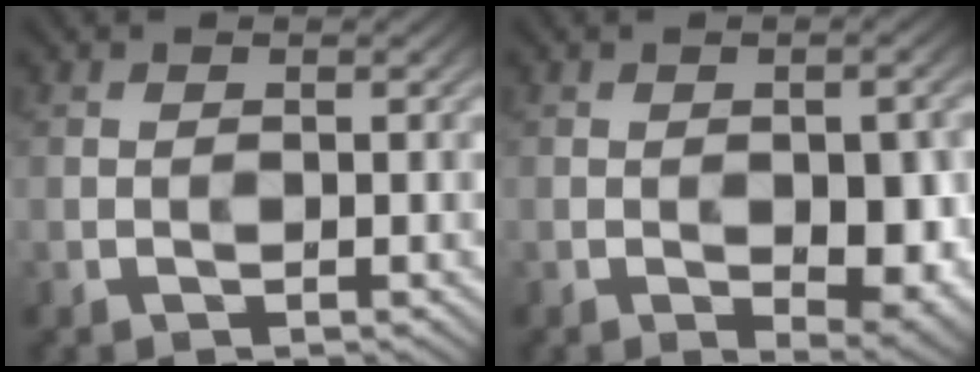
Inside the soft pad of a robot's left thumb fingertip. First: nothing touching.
{"total": 7.6, "force": [-1.3, 3.4, 6.7], "torque": [-0.091, -0.010, -0.009]}